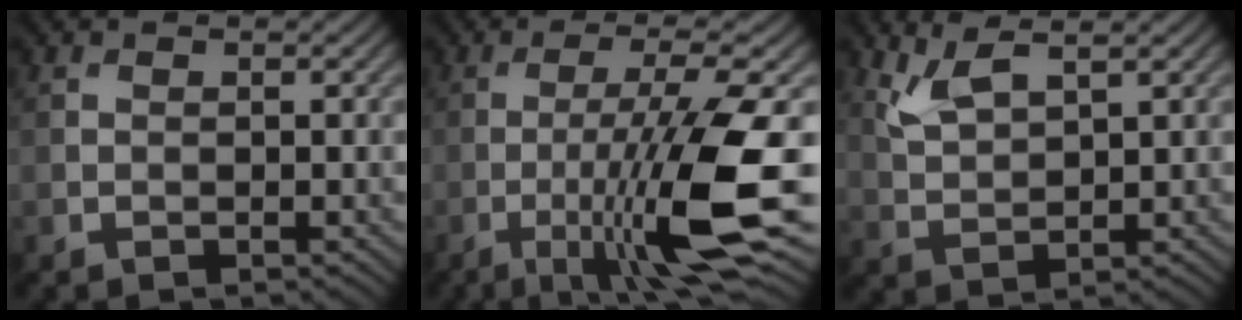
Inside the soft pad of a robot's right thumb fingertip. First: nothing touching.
{"total": 13.4, "force": [-4.1, 2.0, 12.6], "torque": [-0.194, 0.001, -0.075]}
{"total": 4.2, "force": [2.8, 1.0, 3.0], "torque": [-0.080, 0.003, 0.067]}